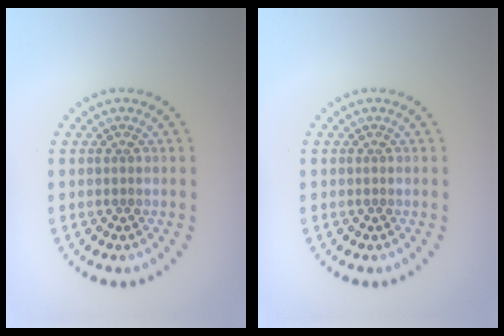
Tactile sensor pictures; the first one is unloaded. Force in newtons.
{"total": 0.0}